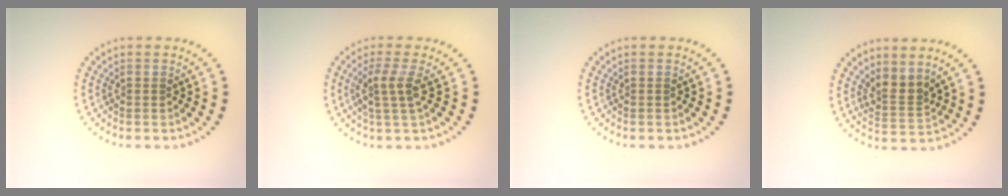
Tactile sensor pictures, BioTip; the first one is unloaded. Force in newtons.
{"total": 2.5, "press": 1.9, "slide": 1.6}
{"total": 0.0}
{"total": 2.6, "press": 1.9, "slide": 1.8}